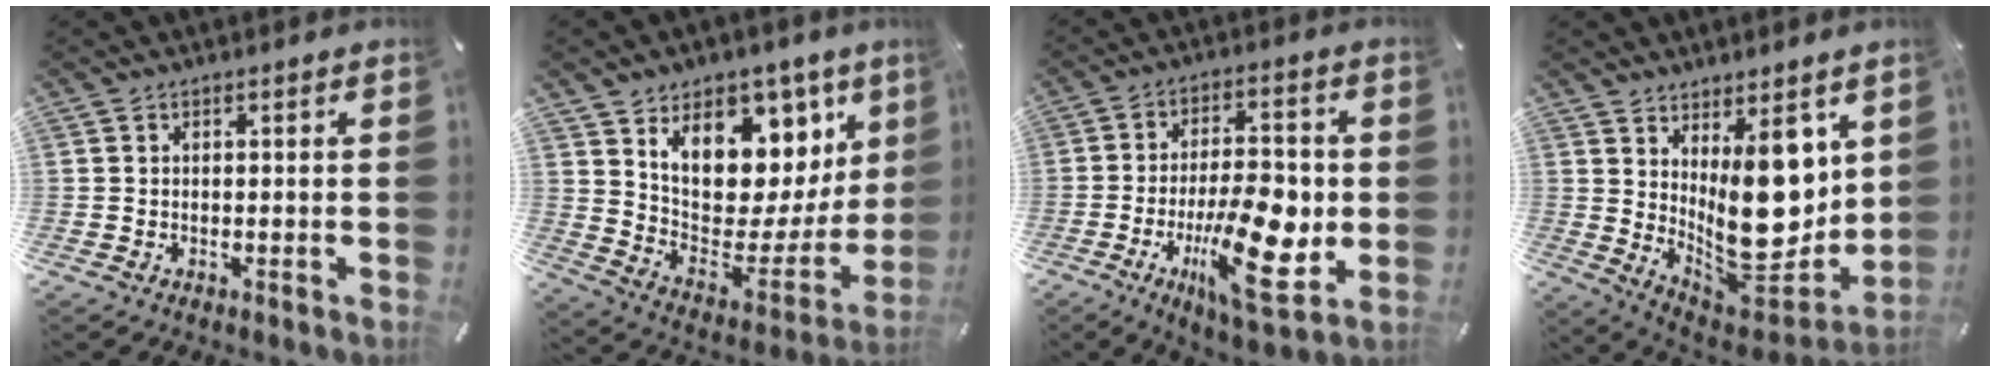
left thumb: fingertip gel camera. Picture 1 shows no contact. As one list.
[{"total": 14.3, "force": [7.2, 10.0, 7.3], "torque": [-0.092, -0.084, 0.125]}, {"total": 19.6, "force": [-4.8, 8.5, 17.0], "torque": [-0.275, -0.003, -0.069]}, {"total": 18.8, "force": [4.7, 11.2, 14.4], "torque": [-0.179, -0.073, 0.098]}]